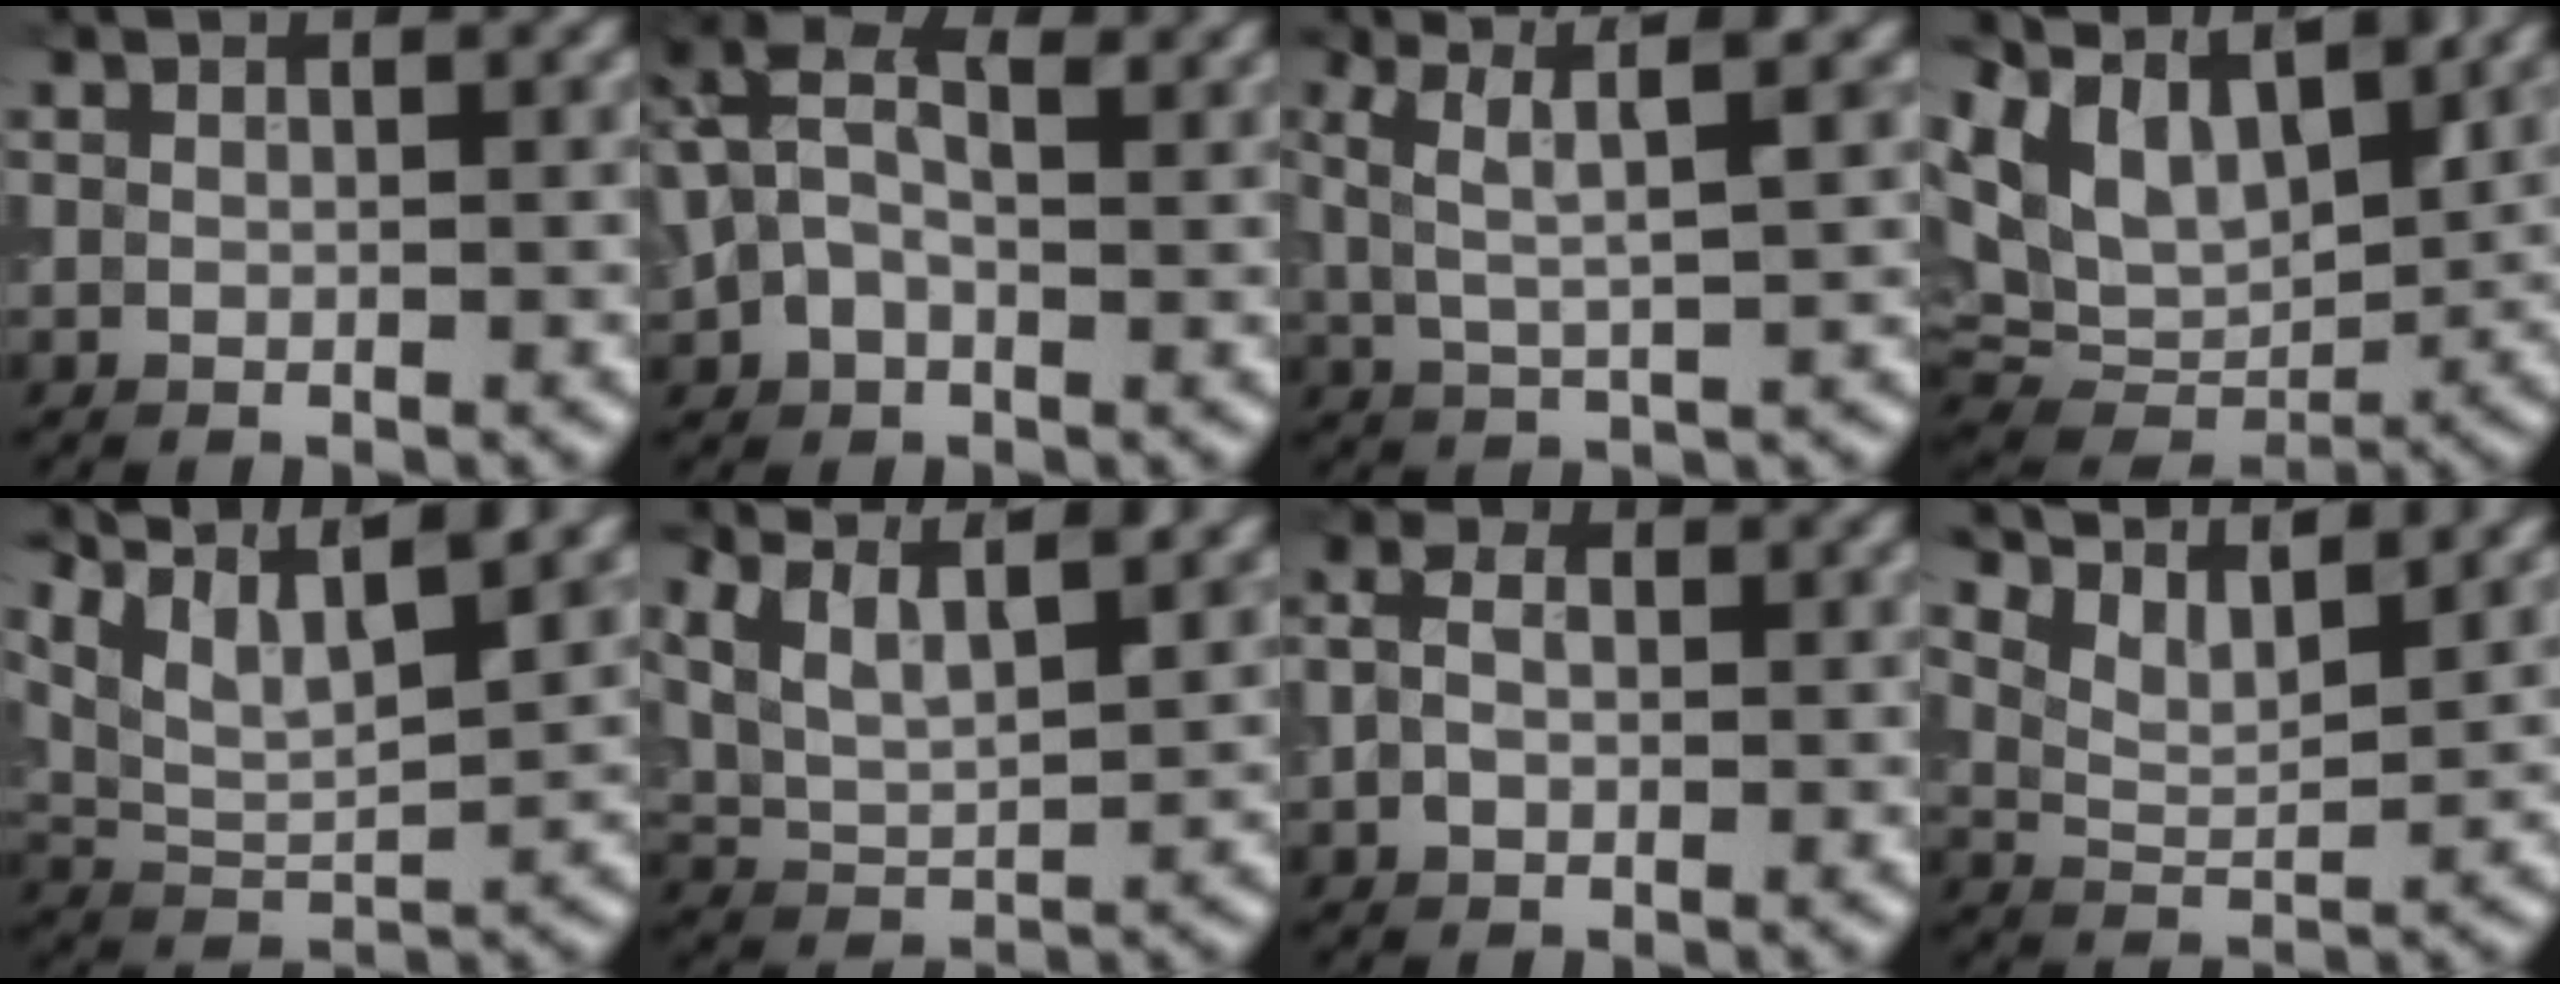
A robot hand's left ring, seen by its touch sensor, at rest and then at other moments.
{"total": 8.2, "force": [2.2, 5.0, 6.1], "torque": [-0.148, 0.017, 0.031]}
{"total": 4.6, "force": [2.1, 0.7, 4.1], "torque": [-0.081, 0.006, 0.040]}
{"total": 11.2, "force": [5.5, 6.3, 7.4], "torque": [-0.165, 0.029, 0.093]}
{"total": 9.4, "force": [6.8, 2.5, 6.0], "torque": [-0.127, 0.010, 0.105]}
{"total": 9.3, "force": [5.7, 3.6, 6.4], "torque": [-0.140, 0.035, 0.081]}
{"total": 3.1, "force": [-0.1, 2.2, 2.3], "torque": [-0.056, 0.009, -0.009]}
{"total": 6.7, "force": [5.4, 2.0, 3.4], "torque": [-0.076, 0.016, 0.075]}